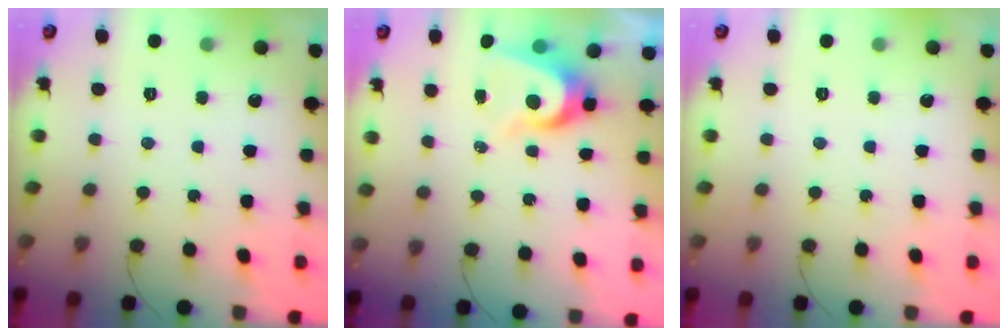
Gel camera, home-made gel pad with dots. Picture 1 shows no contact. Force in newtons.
{"total": 6.8, "press": 6.7, "slide": 0.4}
{"total": 0.0}